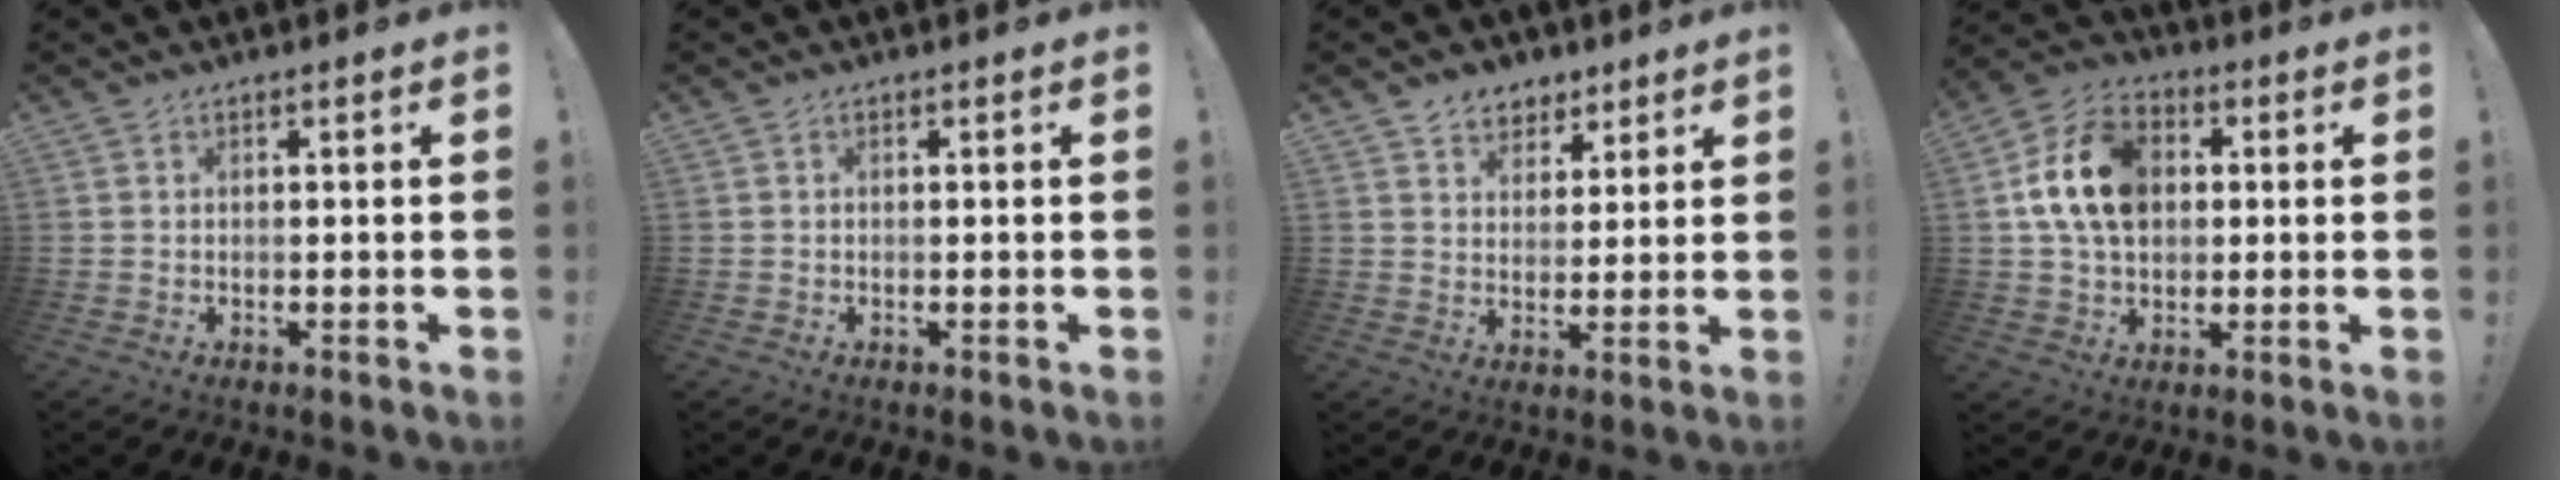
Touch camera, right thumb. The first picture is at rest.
{"total": 0.0}
{"total": 6.9, "force": [4.5, 5.2, 0.8], "torque": [-0.007, -0.032, 0.089]}
{"total": 16.4, "force": [3.0, 11.9, 10.9], "torque": [-0.187, 0.003, 0.060]}